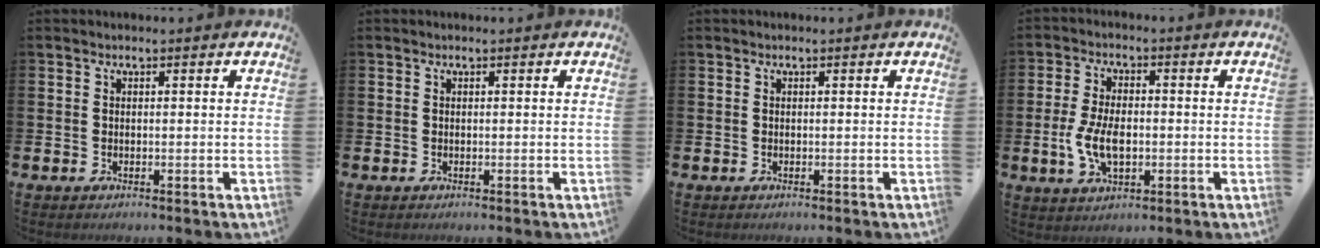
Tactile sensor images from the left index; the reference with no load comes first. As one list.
[{"total": 0.0}, {"total": 0.0}, {"total": 6.3, "force": [-0.9, 3.4, 5.2], "torque": [-0.104, -0.001, -0.021]}]